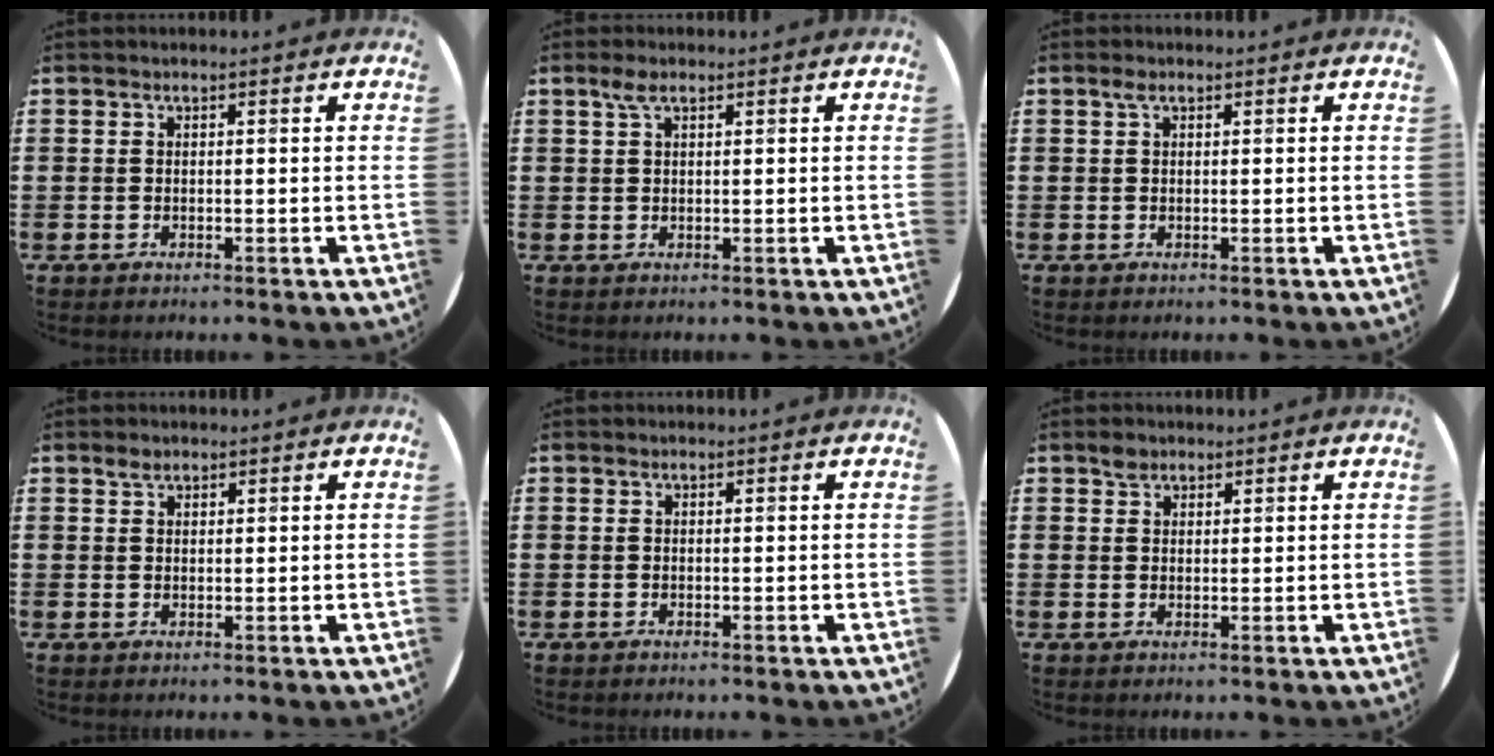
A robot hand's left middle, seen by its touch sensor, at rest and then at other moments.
{"total": 1.9, "force": [1.1, 0.6, 1.5], "torque": [-0.031, 0.006, 0.017]}
{"total": 1.0, "force": [0.5, 0.4, 0.7], "torque": [-0.015, 0.005, 0.008]}
{"total": 1.3, "force": [1.1, 0.6, 0.4], "torque": [-0.001, 0.001, 0.019]}
{"total": 0.0}
{"total": 1.7, "force": [1.4, 0.9, 0.2], "torque": [0.003, 0.000, 0.025]}